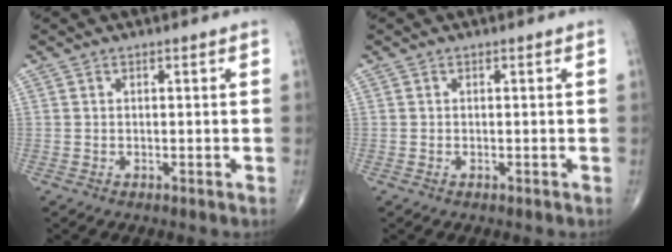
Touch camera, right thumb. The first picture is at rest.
{"total": 0.0}